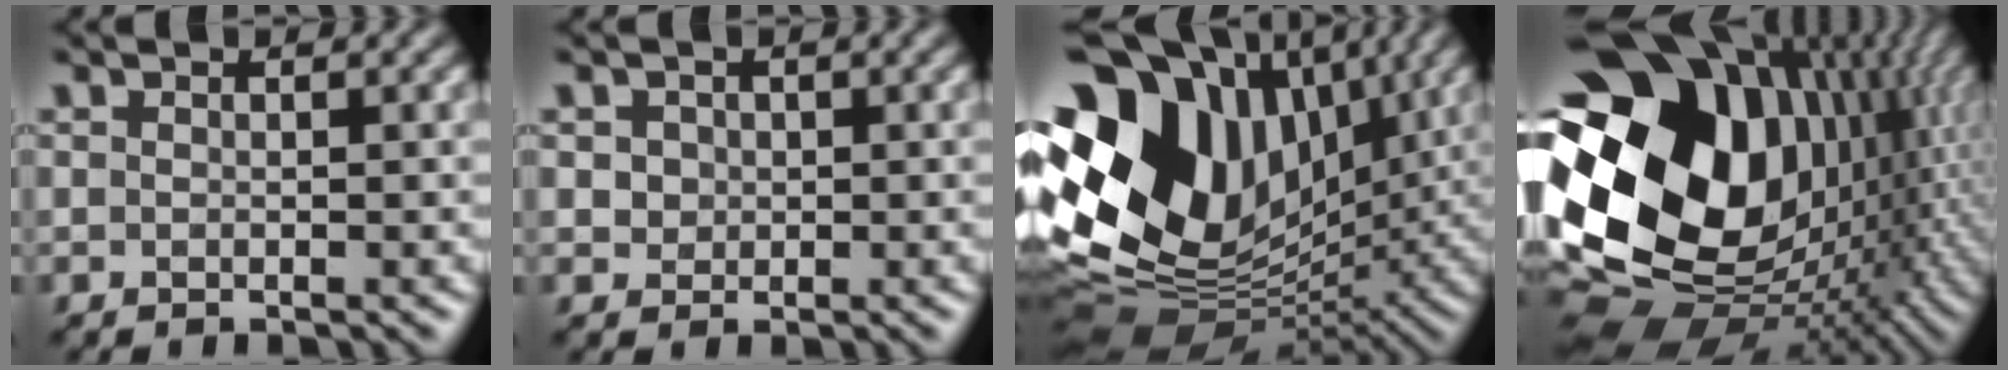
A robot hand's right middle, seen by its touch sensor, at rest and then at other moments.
{"total": 1.4, "force": [0.6, 1.3, 0.2], "torque": [-0.005, 0.002, 0.012]}
{"total": 17.5, "force": [2.3, 13.0, 11.5], "torque": [-0.248, 0.000, 0.058]}
{"total": 20.2, "force": [2.4, 14.7, 13.6], "torque": [-0.275, -0.003, 0.058]}